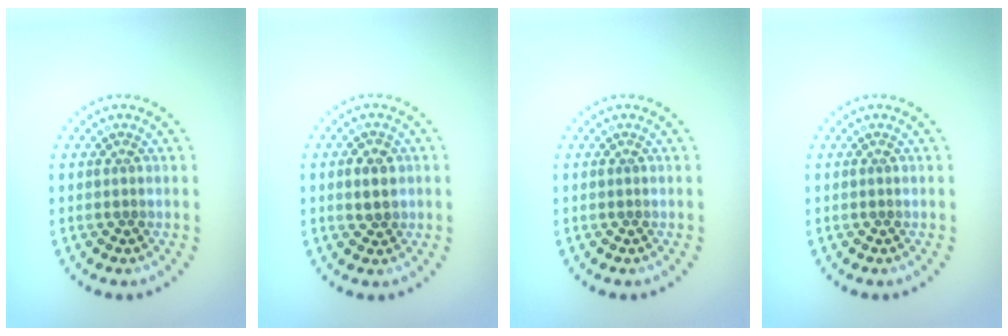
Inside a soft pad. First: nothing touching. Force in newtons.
{"total": 2.1, "press": 2.1, "slide": 0.4}
{"total": 0.0}
{"total": 0.0}